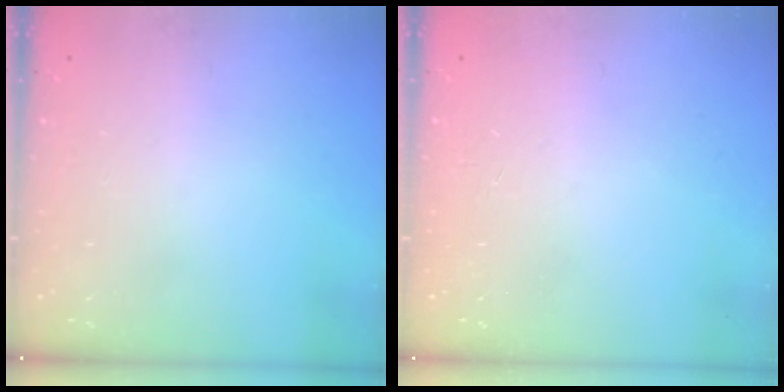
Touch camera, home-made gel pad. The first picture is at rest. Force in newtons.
{"total": 0.0}